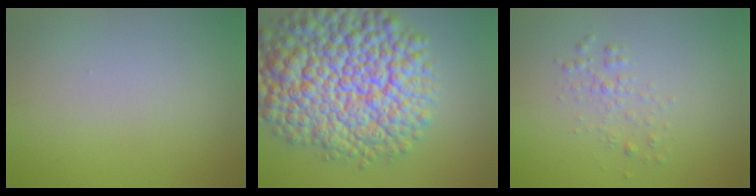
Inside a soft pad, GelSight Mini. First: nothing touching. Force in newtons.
{"total": 15.2, "press": 15.2, "slide": 0.6}
{"total": 1.3, "press": 1.3, "slide": 0.1}